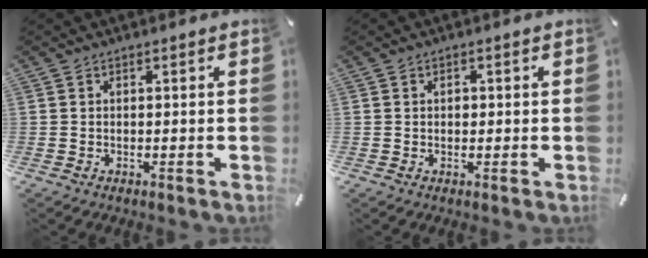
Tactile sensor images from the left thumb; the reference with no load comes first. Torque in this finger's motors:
{"motor_torque": [0.24, 0.50, 0.03, -0.12, -0.02]}